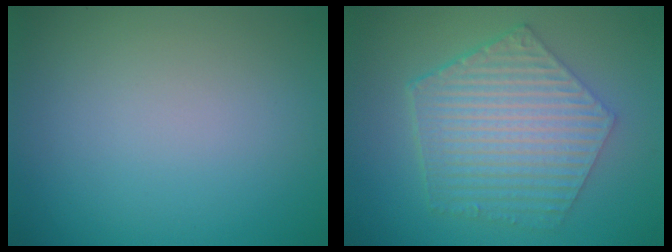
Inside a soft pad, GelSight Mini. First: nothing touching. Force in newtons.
{"total": 6.6, "press": 4.9, "slide": 4.4}